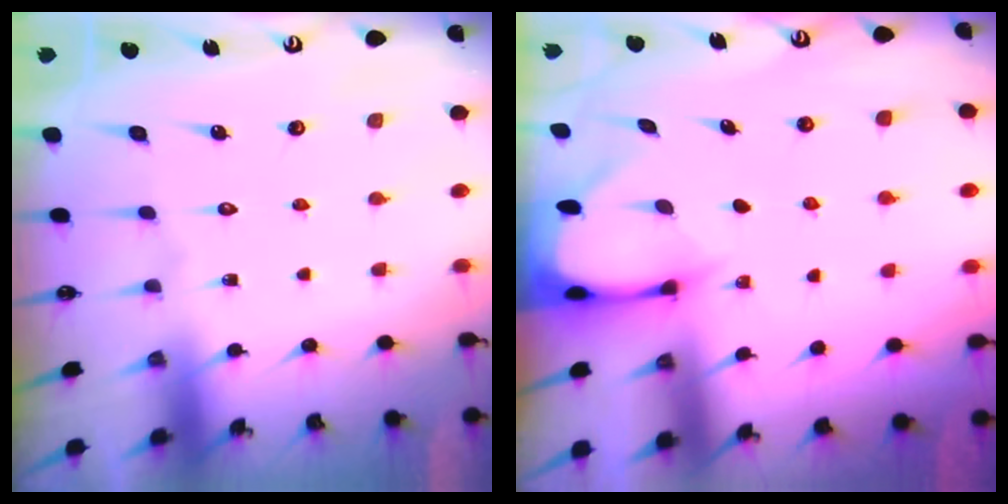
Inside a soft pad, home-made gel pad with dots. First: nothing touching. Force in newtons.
{"total": 2.4, "press": 2.3, "slide": 0.3}